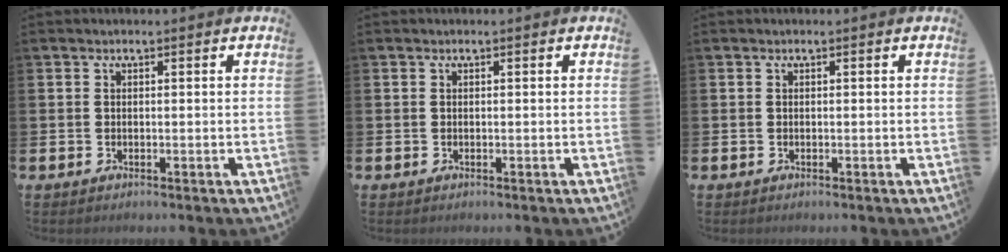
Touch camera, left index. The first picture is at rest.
{"total": 0.0}
{"total": 0.0}